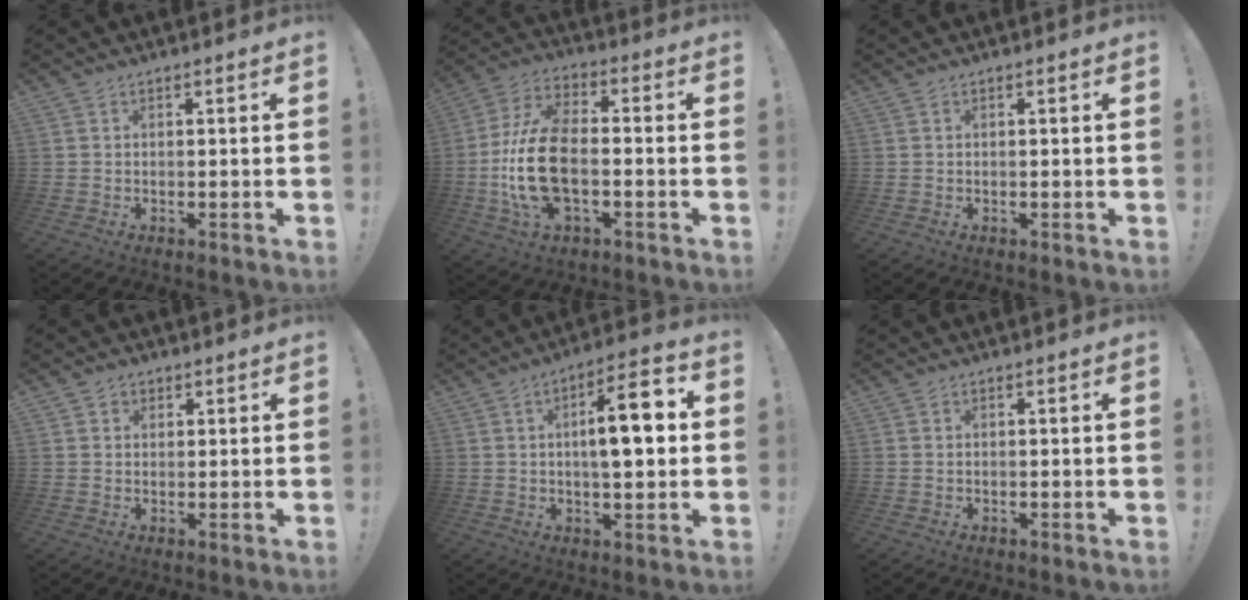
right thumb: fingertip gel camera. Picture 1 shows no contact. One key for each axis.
{"total": 18.4, "fx": -3.7, "fy": 9.9, "fz": 15.1, "tx": -0.305, "ty": 0.015, "tz": -0.054}
{"total": 0.0}
{"total": 2.1, "fx": 1.1, "fy": 1.8, "fz": 0.3, "tx": 0.005, "ty": -0.004, "tz": 0.019}
{"total": 12.1, "fx": 0.9, "fy": 4.0, "fz": 11.4, "tx": -0.170, "ty": 0.006, "tz": 0.009}
{"total": 0.0}